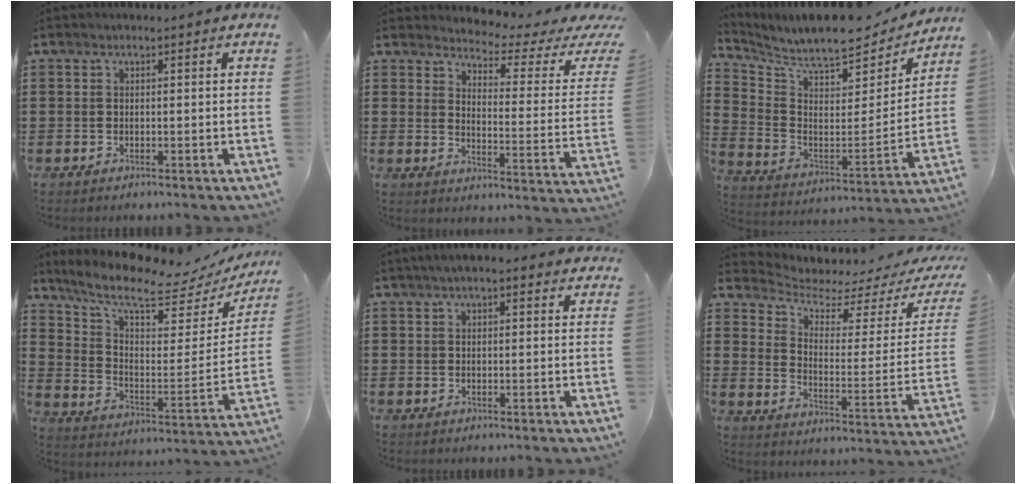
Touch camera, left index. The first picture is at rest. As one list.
[{"total": 3.2, "force": [2.8, 0.6, 1.4], "torque": [-0.039, -0.029, 0.039]}, {"total": 8.0, "force": [7.5, 1.0, 2.6], "torque": [-0.089, -0.063, 0.126]}, {"total": 9.4, "force": [7.3, 2.1, 5.4], "torque": [-0.130, -0.047, 0.122]}, {"total": 2.2, "force": [1.5, 0.8, 1.4], "torque": [-0.029, 0.009, 0.025]}, {"total": 3.4, "force": [2.8, 1.1, 1.7], "torque": [-0.054, -0.025, 0.040]}]